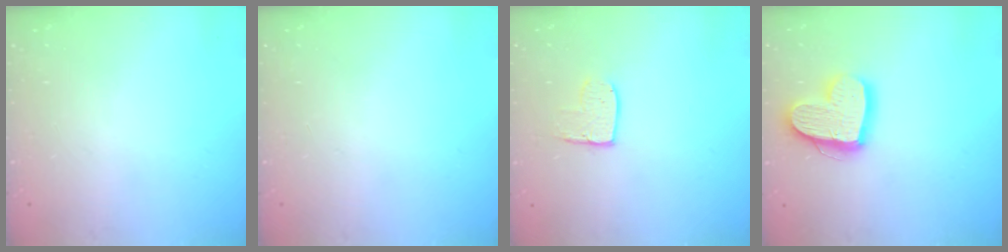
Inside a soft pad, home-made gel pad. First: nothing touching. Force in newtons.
{"total": 0.0}
{"total": 8.4, "press": 8.4, "slide": 0.3}
{"total": 16.0, "press": 16.0, "slide": 1.5}